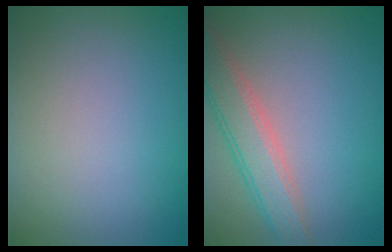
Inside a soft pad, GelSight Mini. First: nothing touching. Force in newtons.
{"total": 4.2, "press": 4.2, "slide": 0.3}